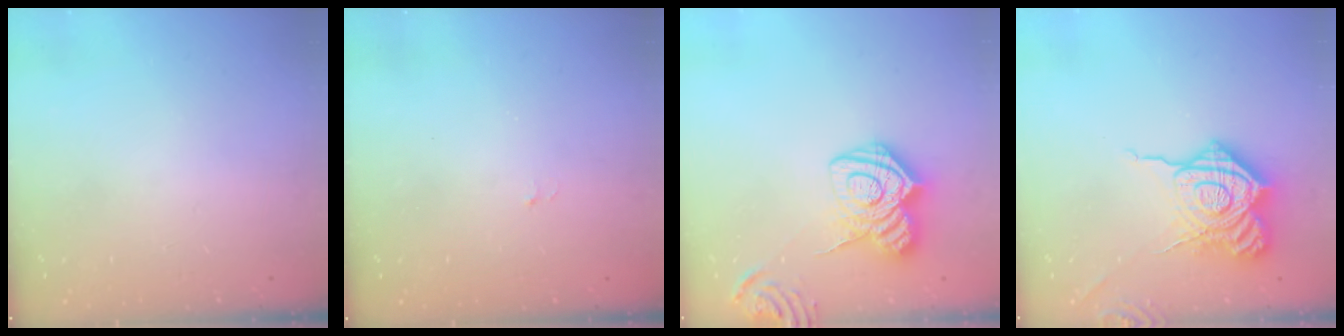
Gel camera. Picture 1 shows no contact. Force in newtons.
{"total": 2.8, "press": 2.6, "slide": 0.8}
{"total": 16.9, "press": 16.8, "slide": 1.1}
{"total": 19.4, "press": 19.4, "slide": 1.3}